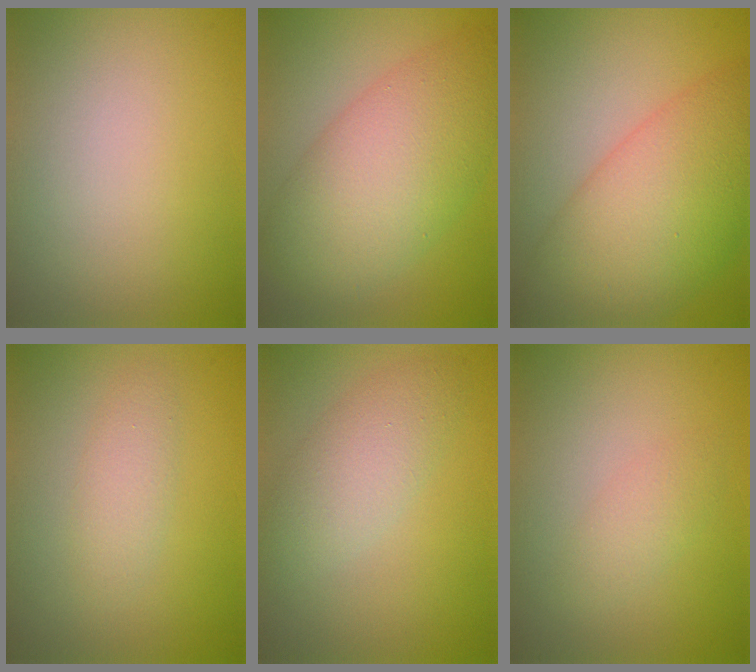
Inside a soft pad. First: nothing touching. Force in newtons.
{"total": 7.2, "press": 7.2, "slide": 0.3}
{"total": 9.9, "press": 9.9, "slide": 0.3}
{"total": 1.8, "press": 1.8, "slide": 0.1}
{"total": 3.4, "press": 3.4, "slide": 0.0}
{"total": 1.6, "press": 1.6, "slide": 0.0}